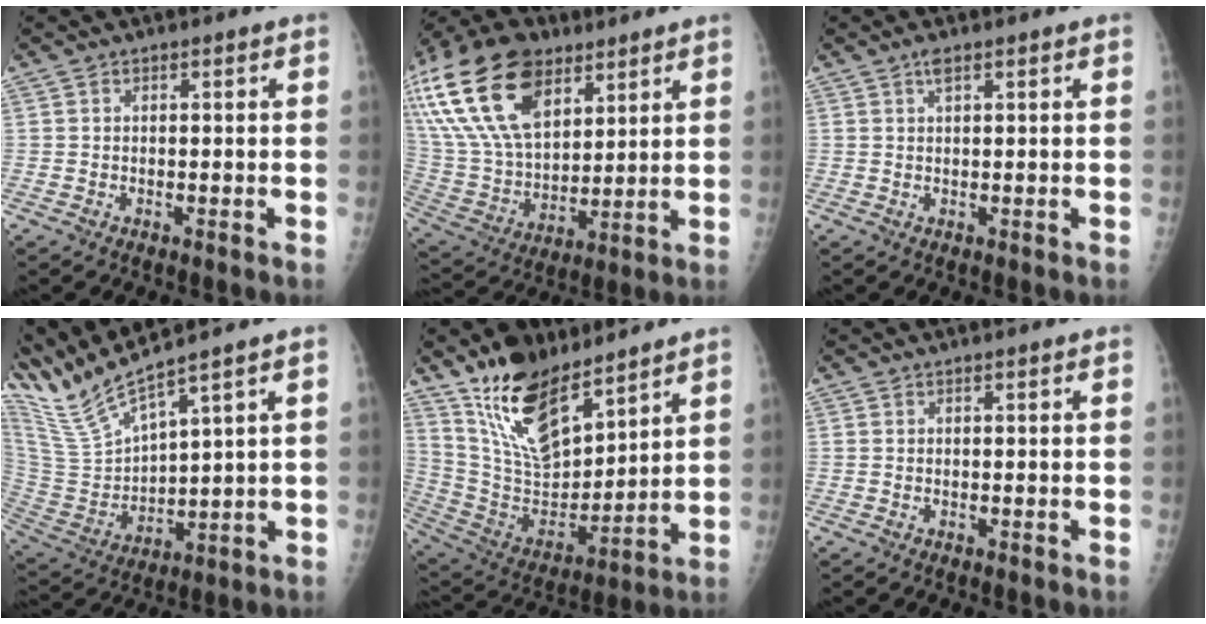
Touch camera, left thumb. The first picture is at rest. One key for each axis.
{"total": 28.4, "fx": 14.1, "fy": 16.5, "fz": 18.4, "tx": -0.395, "ty": 0.006, "tz": 0.266}
{"total": 1.5, "fx": 0.9, "fy": 0.5, "fz": 1.1, "tx": -0.020, "ty": 0.004, "tz": 0.016}
{"total": 13.3, "fx": 11.5, "fy": 0.0, "fz": 6.6, "tx": -0.147, "ty": -0.051, "tz": 0.253}
{"total": 17.9, "fx": 12.8, "fy": 7.7, "fz": 9.9, "tx": -0.136, "ty": -0.076, "tz": 0.251}
{"total": 0.0}